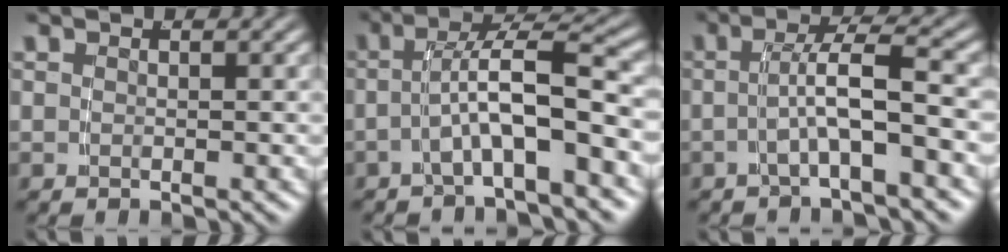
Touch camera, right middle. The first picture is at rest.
{"total": 4.8, "force": [-2.0, 0.9, 4.3], "torque": [-0.078, 0.003, -0.029]}
{"total": 3.6, "force": [-1.6, 0.0, 3.2], "torque": [-0.052, 0.010, -0.028]}